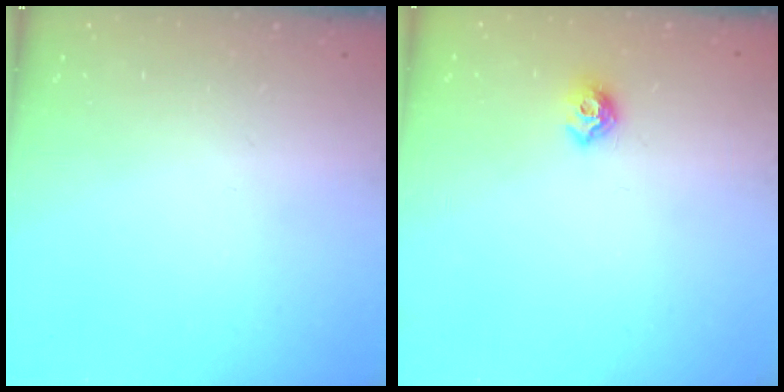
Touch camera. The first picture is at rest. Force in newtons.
{"total": 7.3, "press": 7.2, "slide": 0.9}